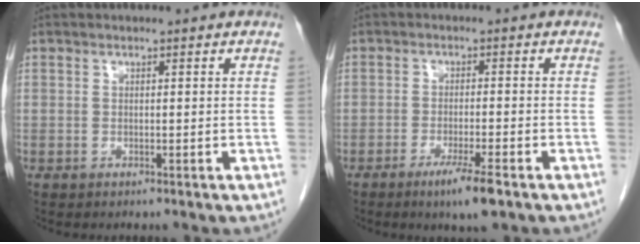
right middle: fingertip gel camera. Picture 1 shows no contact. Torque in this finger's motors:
{"motor_torque": [0.86, -0.46, 0.28, 0.05]}